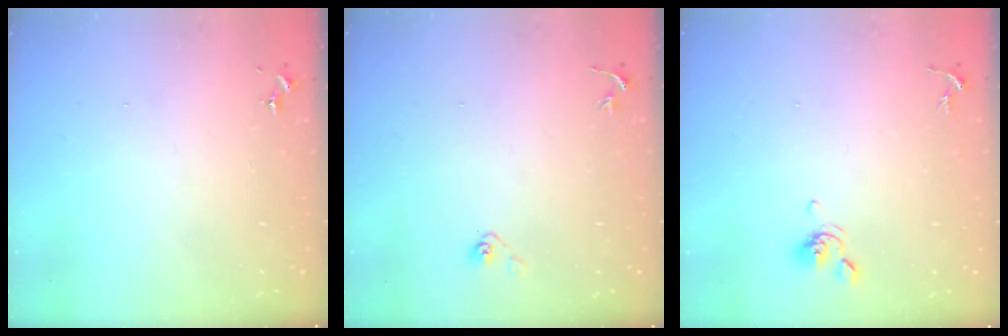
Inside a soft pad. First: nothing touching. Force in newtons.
{"total": 4.0, "press": 3.3, "slide": 2.2}
{"total": 6.0, "press": 5.9, "slide": 1.2}